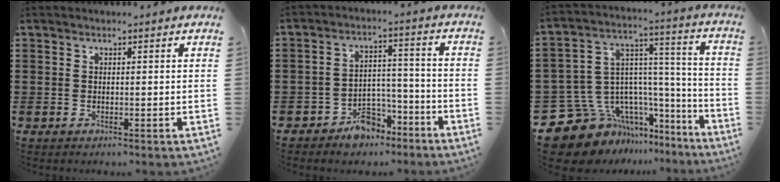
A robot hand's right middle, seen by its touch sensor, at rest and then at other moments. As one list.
[{"total": 5.9, "force": [-5.2, 2.5, 0.9], "torque": [-0.018, 0.016, -0.102]}, {"total": 11.6, "force": [-8.3, 7.6, 2.7], "torque": [-0.096, -0.001, -0.146]}]